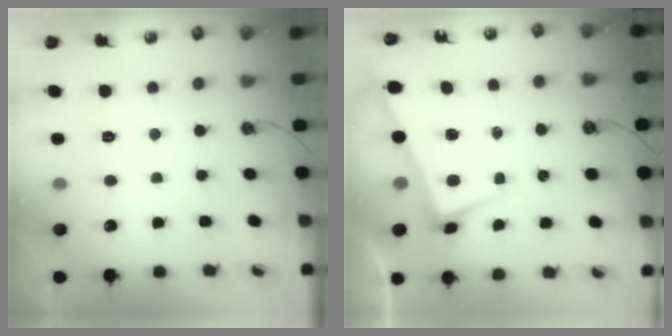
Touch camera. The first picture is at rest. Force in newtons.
{"total": 1.9, "press": 1.0, "slide": 1.6}